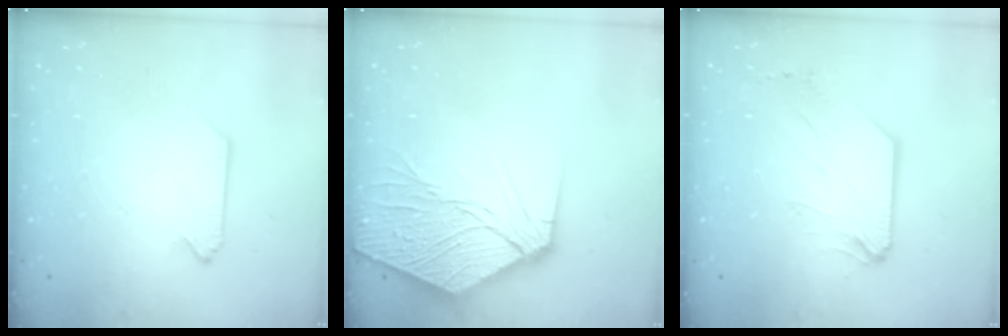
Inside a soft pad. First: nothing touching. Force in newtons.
{"total": 15.1, "press": 14.9, "slide": 2.6}
{"total": 3.6, "press": 3.5, "slide": 0.4}